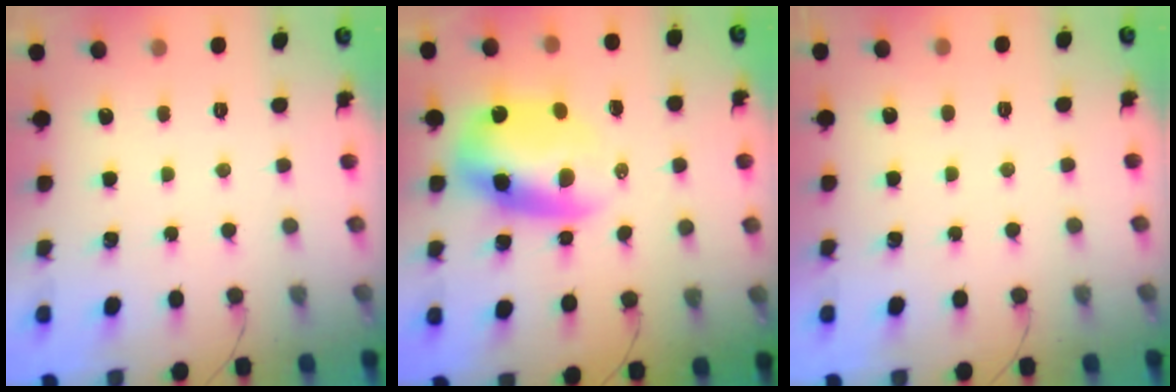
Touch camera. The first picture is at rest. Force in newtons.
{"total": 11.1, "press": 10.8, "slide": 2.7}
{"total": 1.0, "press": 0.9, "slide": 0.2}